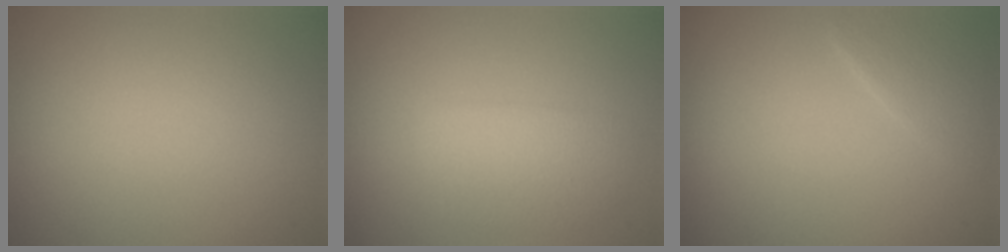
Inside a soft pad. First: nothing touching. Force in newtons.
{"total": 2.6, "press": 2.6, "slide": 0.0}
{"total": 2.1, "press": 2.1, "slide": 0.1}